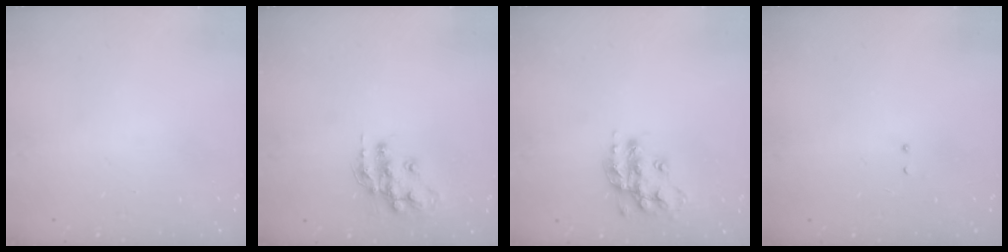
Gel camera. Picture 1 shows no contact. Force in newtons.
{"total": 13.3, "press": 13.3, "slide": 0.8}
{"total": 15.0, "press": 15.0, "slide": 1.0}
{"total": 2.1, "press": 2.0, "slide": 0.6}